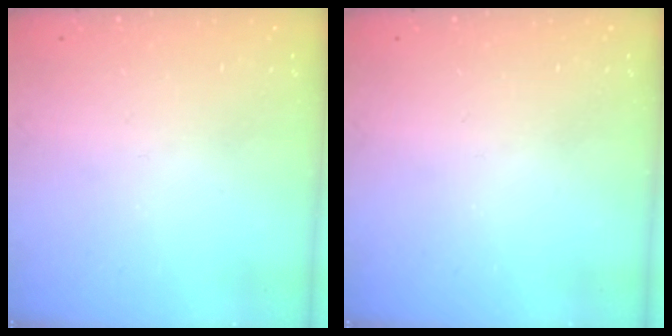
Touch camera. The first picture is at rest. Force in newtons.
{"total": 0.0}